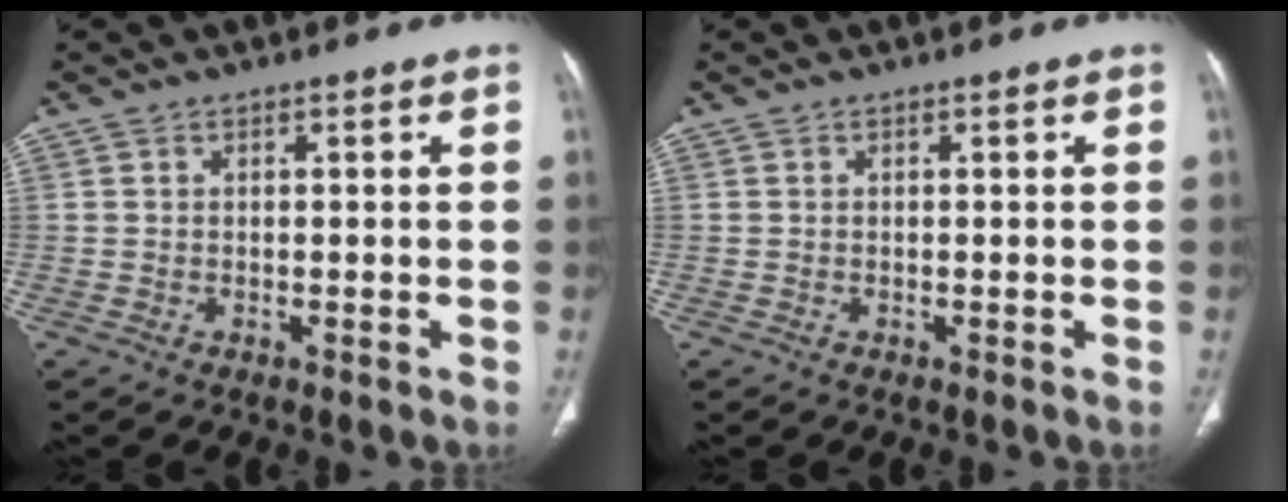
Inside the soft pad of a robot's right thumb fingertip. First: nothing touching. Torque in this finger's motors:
{"motor_torque": [-0.23, 0.10, 0.43, -0.21, -0.02]}